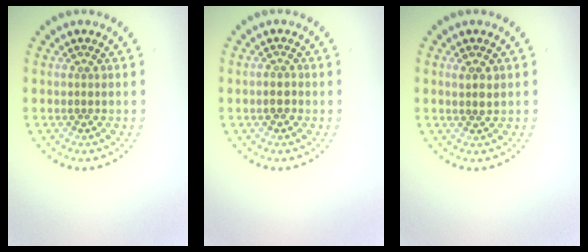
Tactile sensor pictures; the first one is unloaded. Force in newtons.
{"total": 1.1, "press": 1.0, "slide": 0.3}
{"total": 1.4, "press": 1.2, "slide": 0.7}